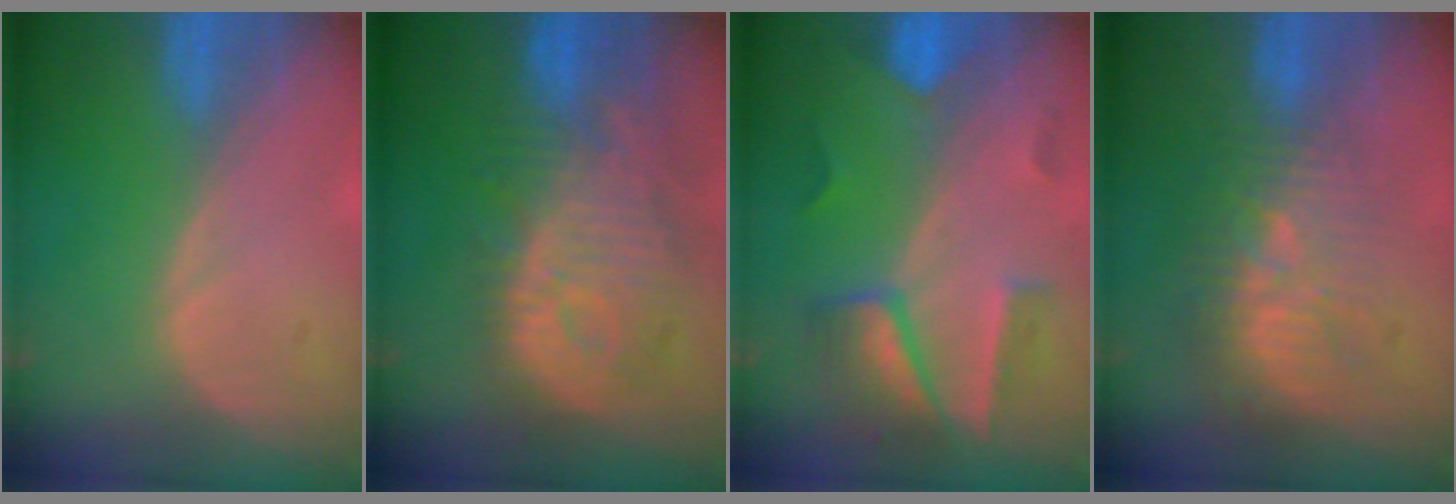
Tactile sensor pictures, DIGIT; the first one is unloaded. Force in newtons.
{"total": 12.0, "press": 10.9, "slide": 5.0}
{"total": 7.3, "press": 7.2, "slide": 0.7}
{"total": 9.8, "press": 8.6, "slide": 4.7}